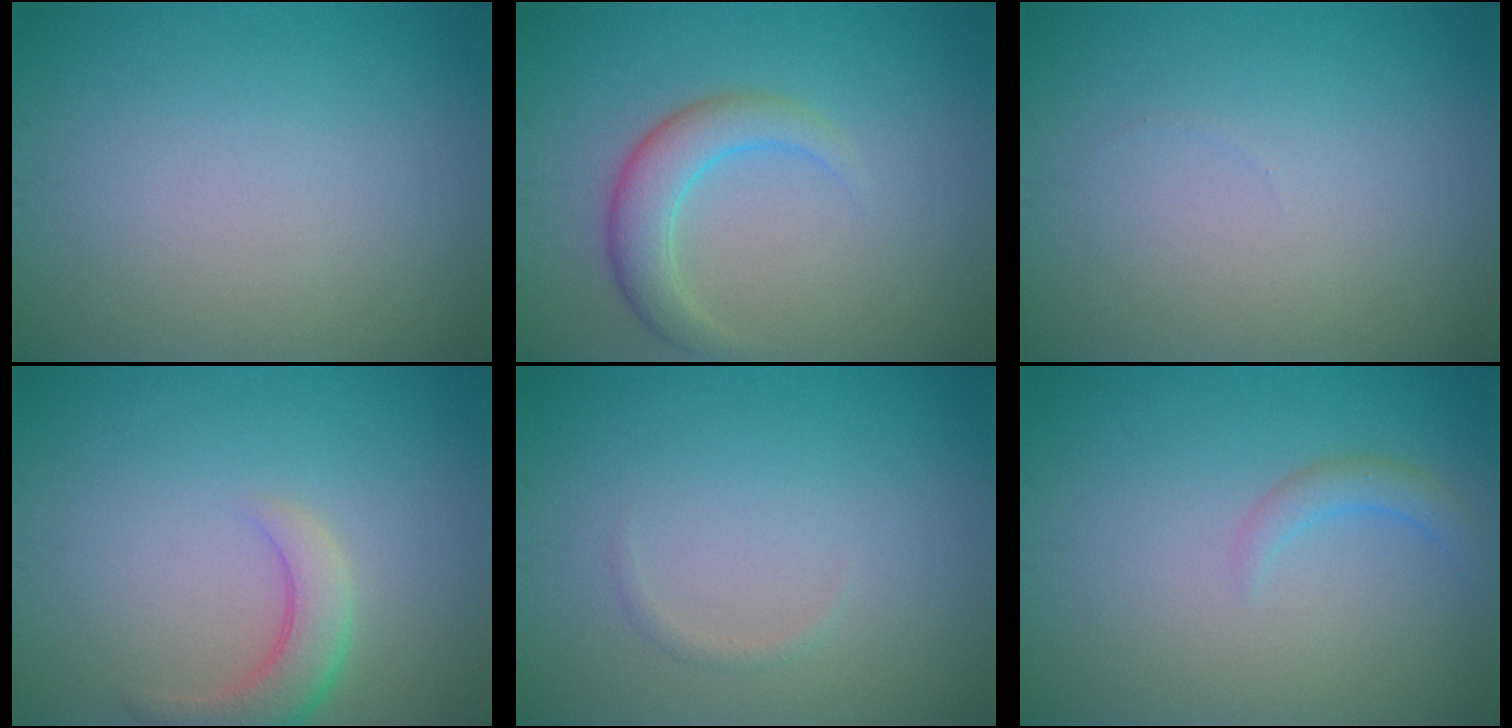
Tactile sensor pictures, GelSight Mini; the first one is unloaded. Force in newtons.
{"total": 3.5, "press": 3.5, "slide": 0.2}
{"total": 0.0}
{"total": 3.4, "press": 3.4, "slide": 0.3}
{"total": 0.6, "press": 0.6, "slide": 0.0}
{"total": 1.5, "press": 1.5, "slide": 0.2}